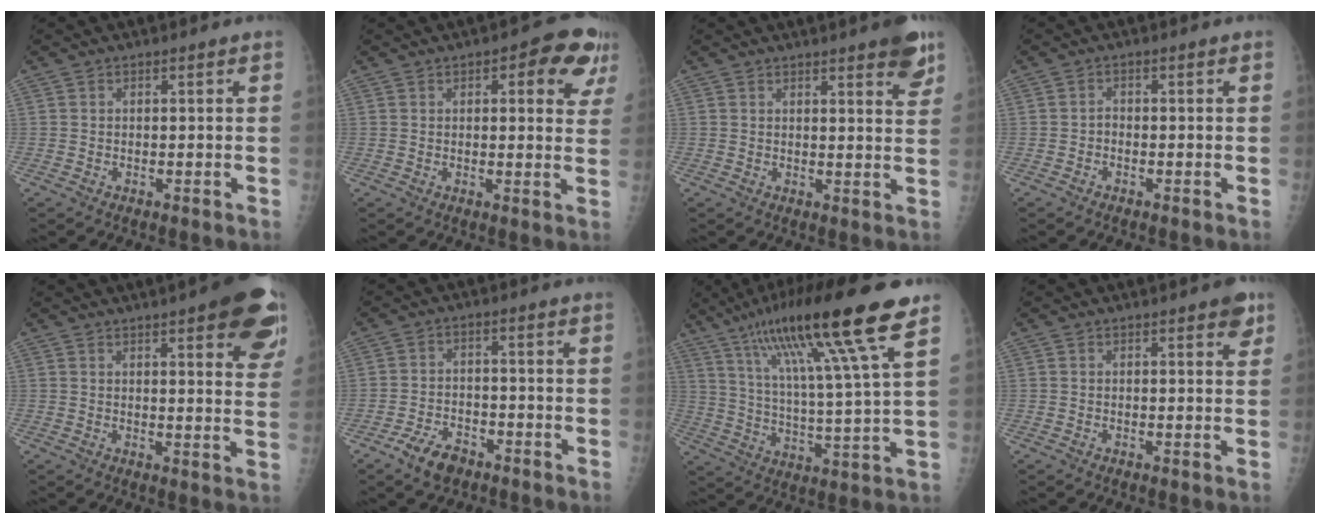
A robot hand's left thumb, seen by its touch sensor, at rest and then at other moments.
{"total": 10.0, "force": [4.5, 4.1, 8.0], "torque": [-0.053, -0.009, 0.044]}
{"total": 6.8, "force": [4.3, 1.5, 5.1], "torque": [-0.047, -0.019, 0.051]}
{"total": 1.2, "force": [-0.6, 0.8, 0.6], "torque": [-0.003, 0.004, -0.014]}
{"total": 16.7, "force": [9.1, 4.4, 13.3], "torque": [-0.142, -0.030, 0.104]}
{"total": 6.0, "force": [-4.0, 3.3, 3.0], "torque": [-0.051, 0.022, -0.070]}
{"total": 21.3, "force": [12.4, 1.4, 17.3], "torque": [-0.289, -0.027, 0.208]}
{"total": 3.6, "force": [2.1, 1.1, 2.7], "torque": [-0.023, -0.007, 0.021]}